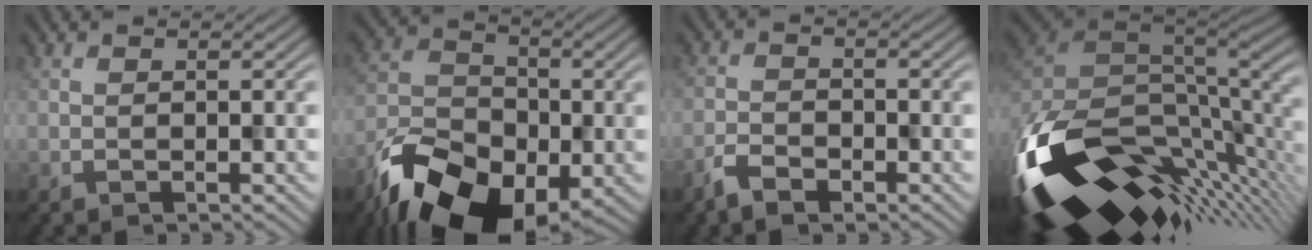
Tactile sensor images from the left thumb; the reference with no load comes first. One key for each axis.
{"total": 14.9, "fx": -9.4, "fy": 8.7, "fz": 7.6, "tx": -0.161, "ty": -0.054, "tz": -0.153}
{"total": 2.7, "fx": -2.4, "fy": 1.2, "fz": 0.6, "tx": -0.019, "ty": -0.010, "tz": -0.047}
{"total": 15.7, "fx": -4.1, "fy": 7.4, "fz": 13.2, "tx": -0.296, "ty": -0.043, "tz": -0.062}